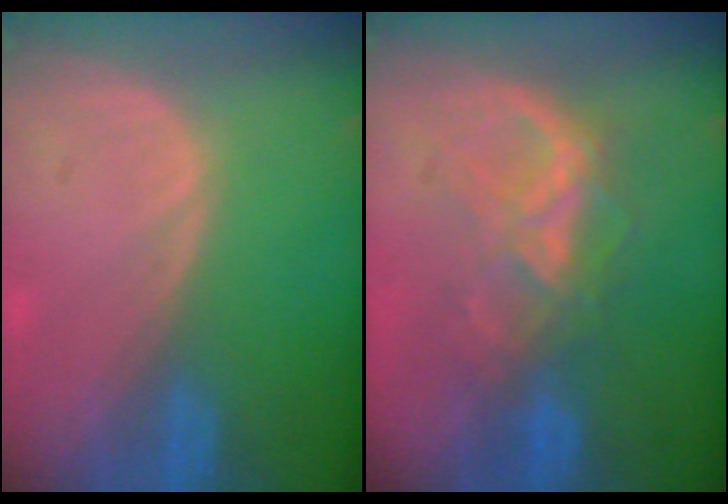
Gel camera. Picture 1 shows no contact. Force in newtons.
{"total": 6.4, "press": 6.4, "slide": 0.8}